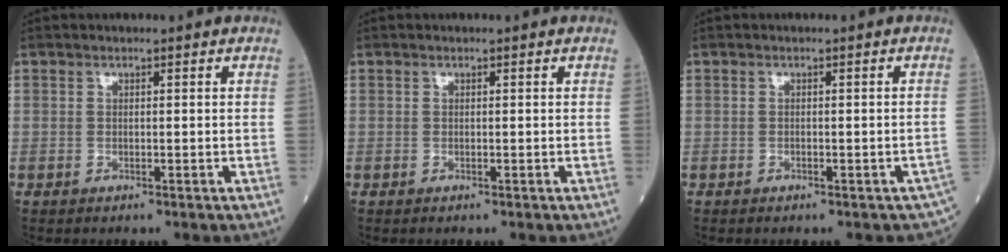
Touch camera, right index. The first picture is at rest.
{"total": 0.0}
{"total": 2.5, "force": [-2.0, 1.0, 1.0], "torque": [-0.002, 0.011, -0.019]}